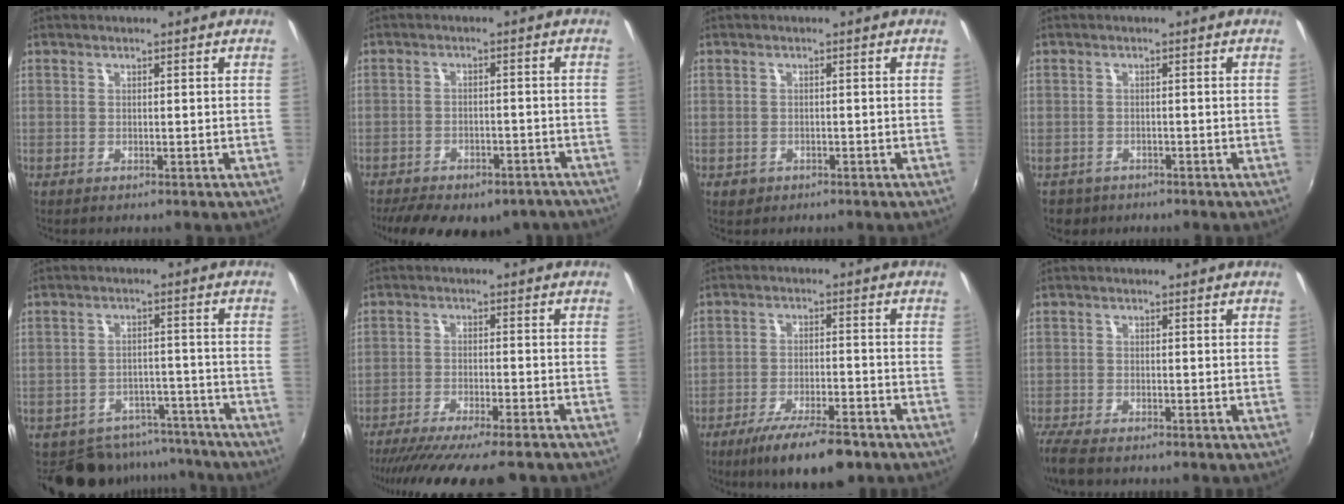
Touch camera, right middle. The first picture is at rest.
{"total": 17.7, "force": [-13.7, 7.7, 8.1], "torque": [-0.174, -0.013, -0.168]}
{"total": 1.8, "force": [-0.9, 1.5, 0.6], "torque": [-0.014, -0.001, -0.010]}
{"total": 3.2, "force": [-2.0, 2.3, 0.8], "torque": [-0.024, -0.004, -0.027]}
{"total": 12.2, "force": [-10.9, 5.3, 2.0], "torque": [-0.043, 0.030, -0.136]}
{"total": 16.6, "force": [-14.3, 1.8, 8.2], "torque": [-0.156, -0.039, -0.215]}
{"total": 11.9, "force": [-8.7, 3.0, 7.5], "torque": [-0.150, -0.019, -0.139]}
{"total": 5.4, "force": [-4.5, 1.1, 2.7], "torque": [-0.073, -0.023, -0.086]}